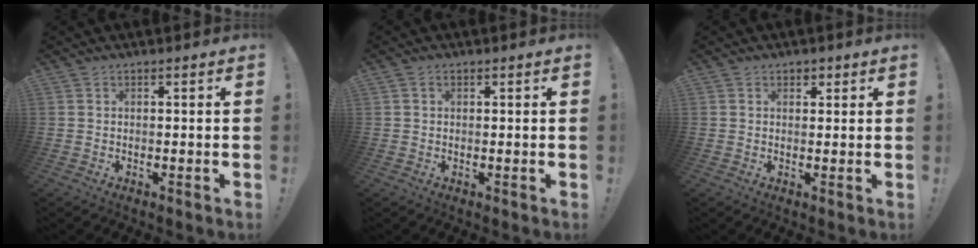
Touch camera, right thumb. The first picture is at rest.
{"total": 0.8, "force": [0.4, 0.6, 0.3], "torque": [-0.002, 0.001, 0.006]}
{"total": 1.8, "force": [0.9, 1.5, 0.5], "torque": [-0.001, -0.001, 0.014]}